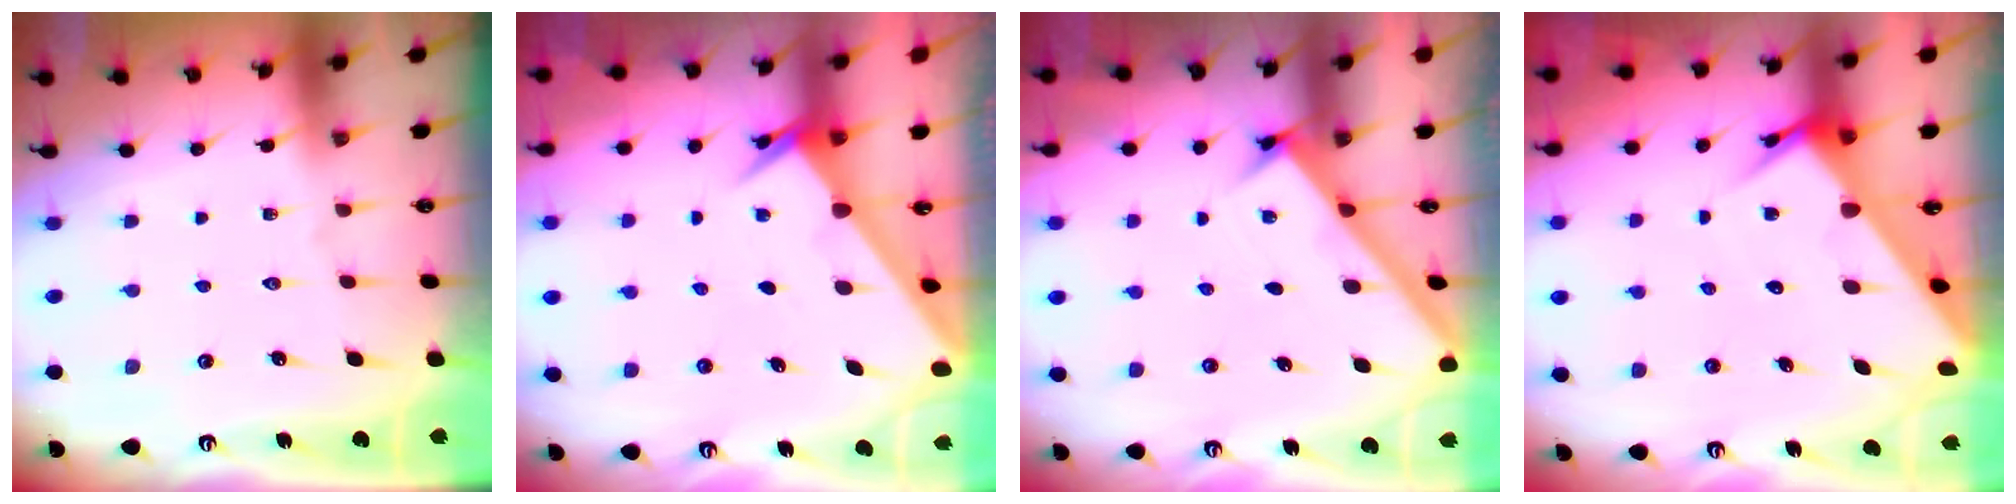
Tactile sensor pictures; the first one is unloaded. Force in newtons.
{"total": 2.5, "press": 2.5, "slide": 0.3}
{"total": 2.6, "press": 2.6, "slide": 0.3}
{"total": 4.4, "press": 4.4, "slide": 0.2}